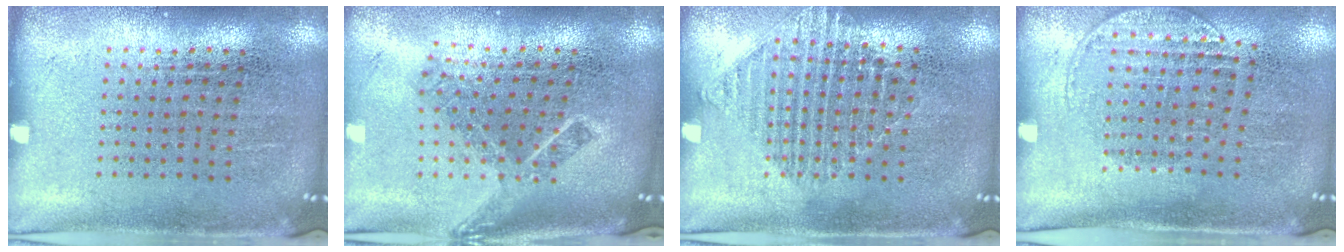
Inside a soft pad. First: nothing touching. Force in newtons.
{"total": 1.9, "press": 1.4, "slide": 1.4}
{"total": 1.2, "press": 1.1, "slide": 0.3}
{"total": 1.3, "press": 1.1, "slide": 0.7}